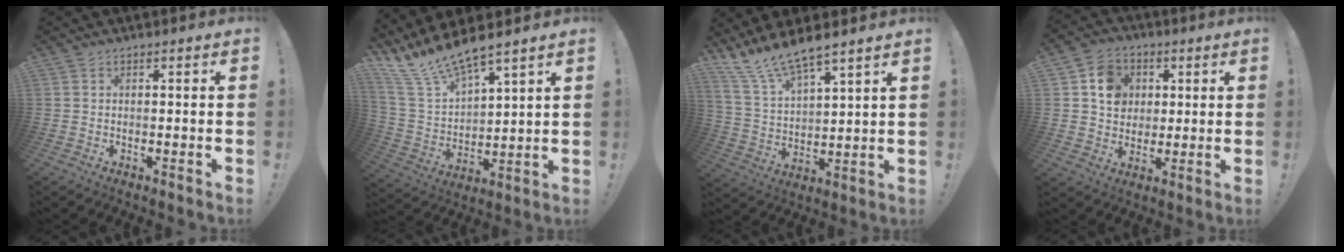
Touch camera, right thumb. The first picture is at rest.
{"total": 12.8, "force": [11.5, 2.2, 5.1], "torque": [-0.117, -0.097, 0.211]}
{"total": 10.8, "force": [10.0, 0.8, 4.1], "torque": [-0.101, -0.077, 0.181]}
{"total": 10.9, "force": [3.3, 9.4, 4.4], "torque": [-0.060, -0.003, 0.069]}